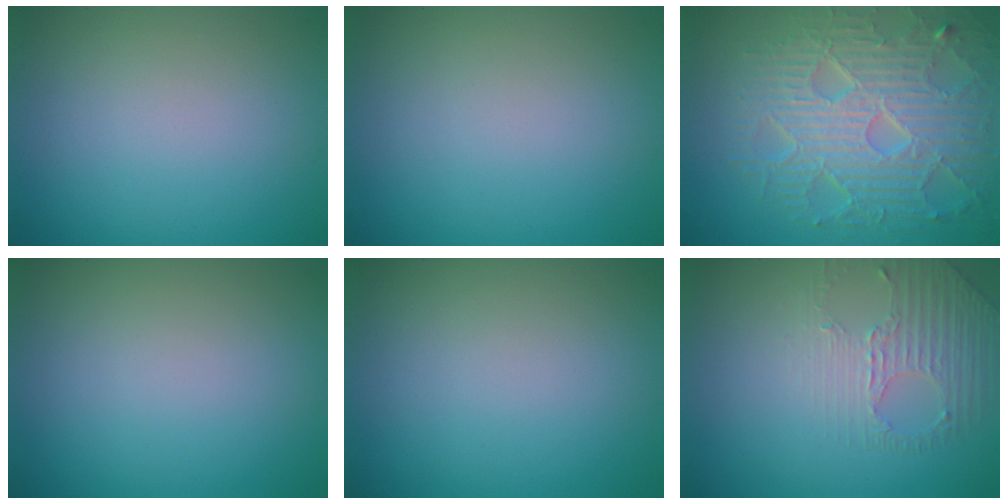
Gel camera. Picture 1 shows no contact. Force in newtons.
{"total": 0.0}
{"total": 9.0, "press": 6.3, "slide": 6.5}
{"total": 0.0}
{"total": 0.0}
{"total": 1.8, "press": 1.5, "slide": 1.0}